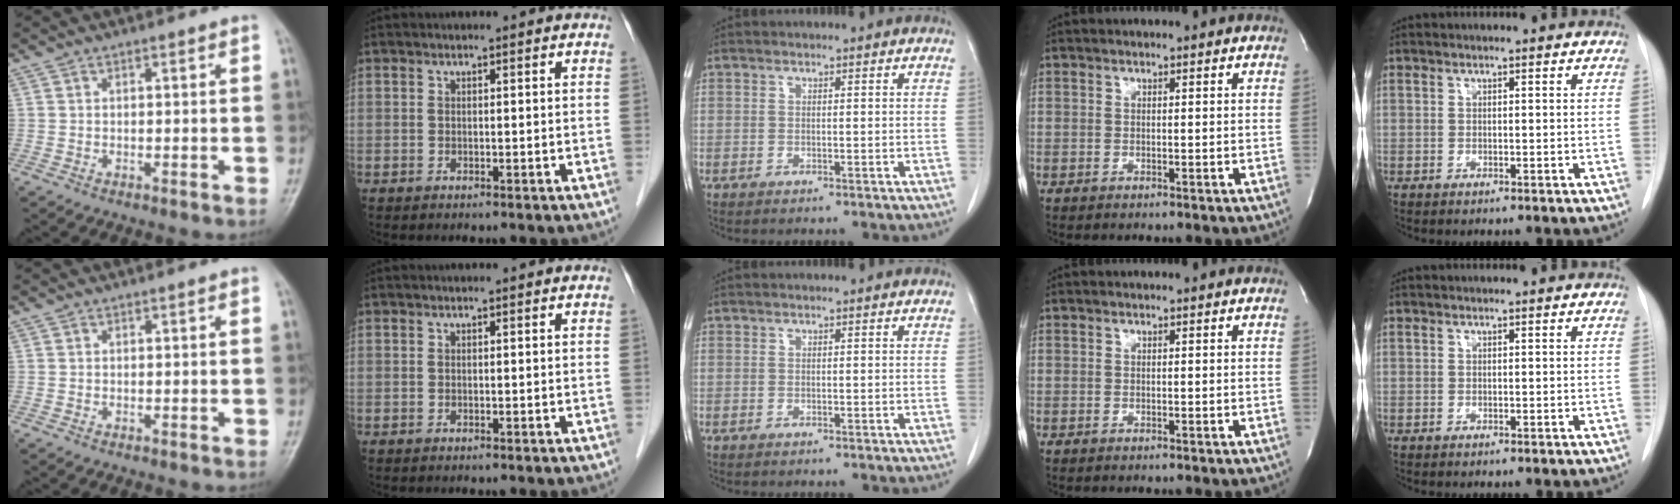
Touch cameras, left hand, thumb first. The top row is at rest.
{}